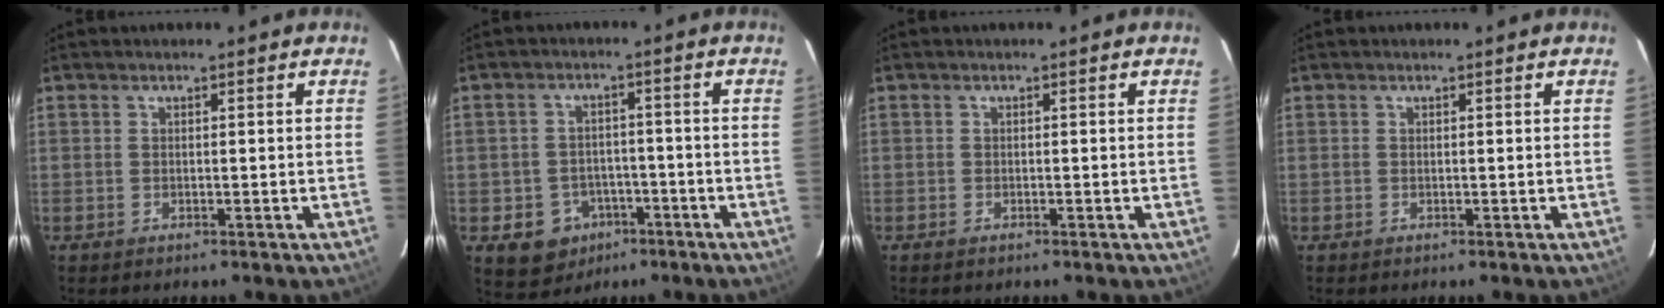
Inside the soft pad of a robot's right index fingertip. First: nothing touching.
{"total": 8.9, "force": [-4.5, 7.2, 2.5], "torque": [-0.063, 0.021, -0.047]}
{"total": 0.7, "force": [-0.6, 0.3, 0.3], "torque": [-0.006, -0.002, -0.012]}
{"total": 0.0}